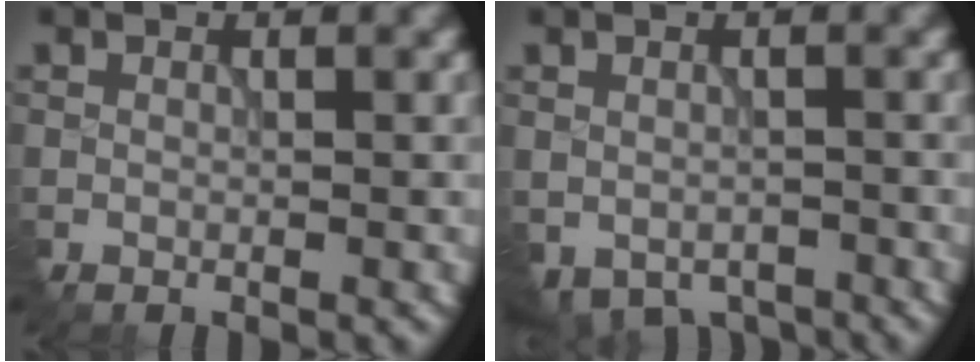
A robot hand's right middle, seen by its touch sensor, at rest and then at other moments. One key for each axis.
{"total": 3.4, "fx": -2.3, "fy": 2.1, "fz": 1.2, "tx": -0.020, "ty": -0.024, "tz": -0.025}